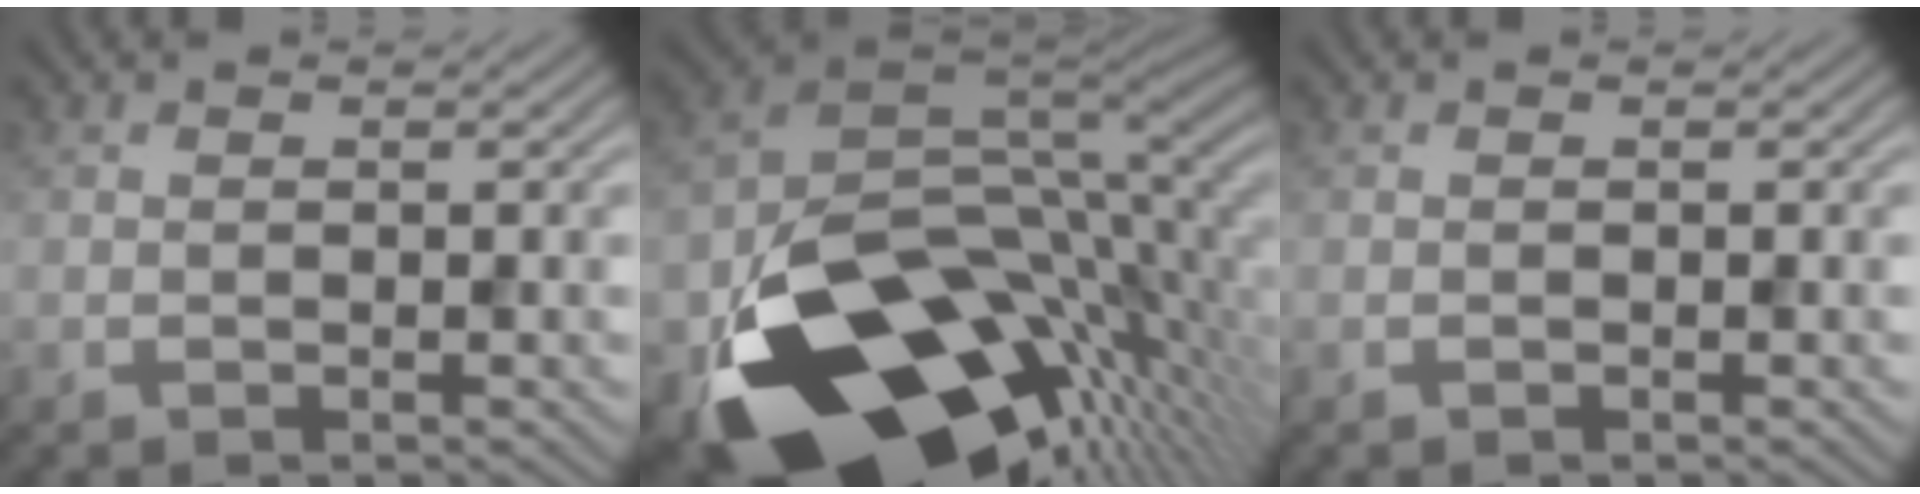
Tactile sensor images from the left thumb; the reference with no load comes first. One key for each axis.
{"total": 18.9, "fx": -7.9, "fy": 11.3, "fz": 12.9, "tx": -0.266, "ty": -0.056, "tz": -0.110}
{"total": 0.0}